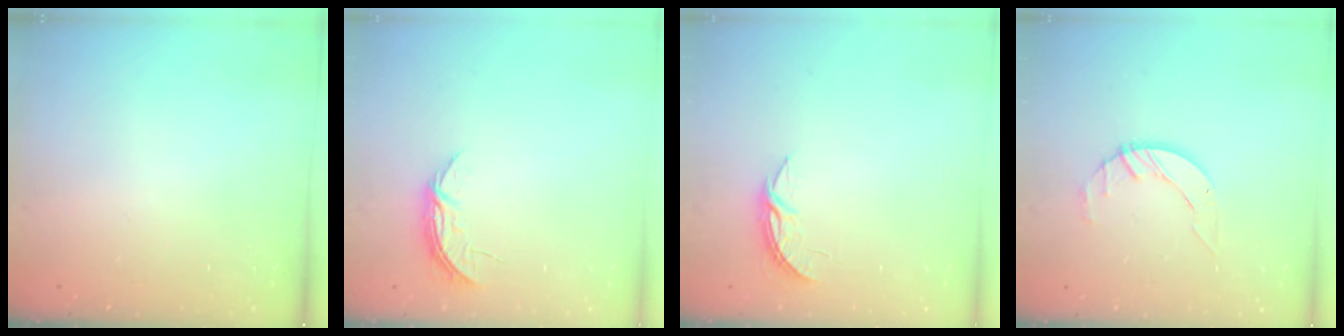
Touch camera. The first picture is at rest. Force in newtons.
{"total": 5.4, "press": 5.4, "slide": 0.6}
{"total": 3.7, "press": 3.7, "slide": 0.3}
{"total": 2.7, "press": 2.7, "slide": 0.3}